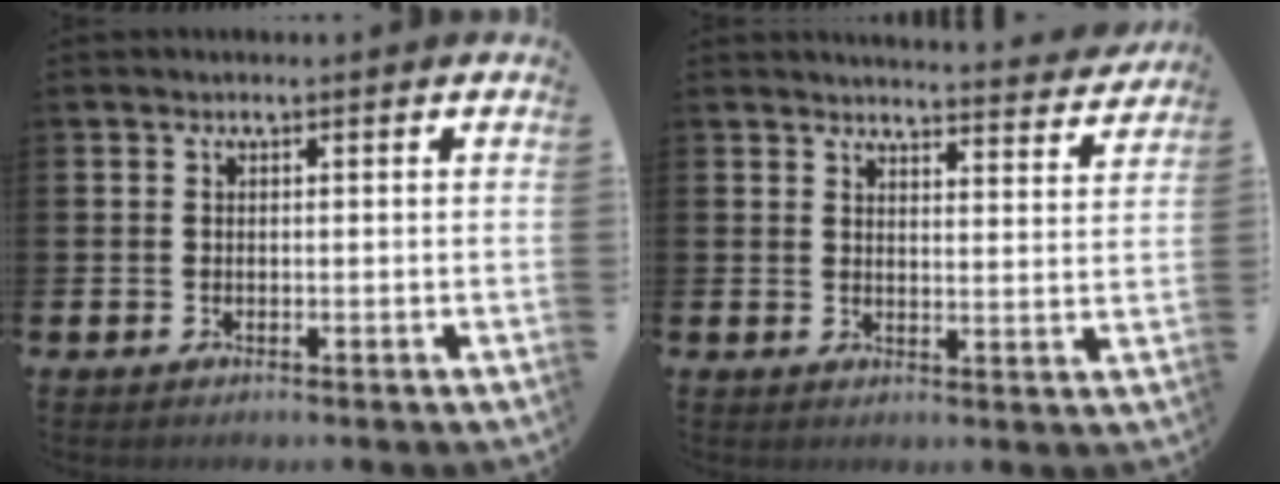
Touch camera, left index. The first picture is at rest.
{"total": 4.4, "force": [4.4, 0.0, 0.3], "torque": [0.000, -0.039, 0.073]}